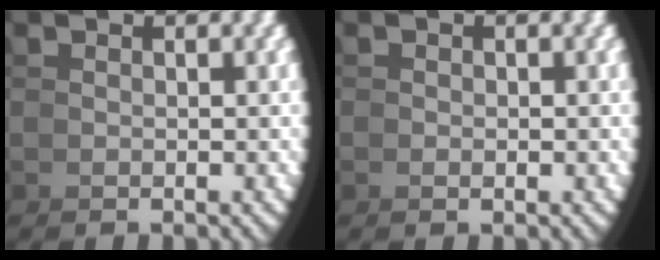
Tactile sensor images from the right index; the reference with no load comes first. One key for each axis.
{"total": 0.0}